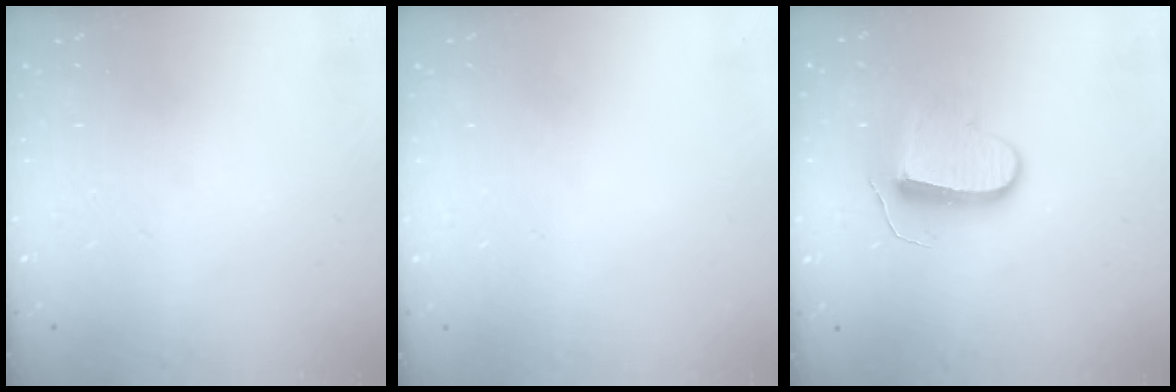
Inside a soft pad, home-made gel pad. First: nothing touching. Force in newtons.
{"total": 0.6, "press": 0.6, "slide": 0.2}
{"total": 9.3, "press": 9.3, "slide": 0.1}